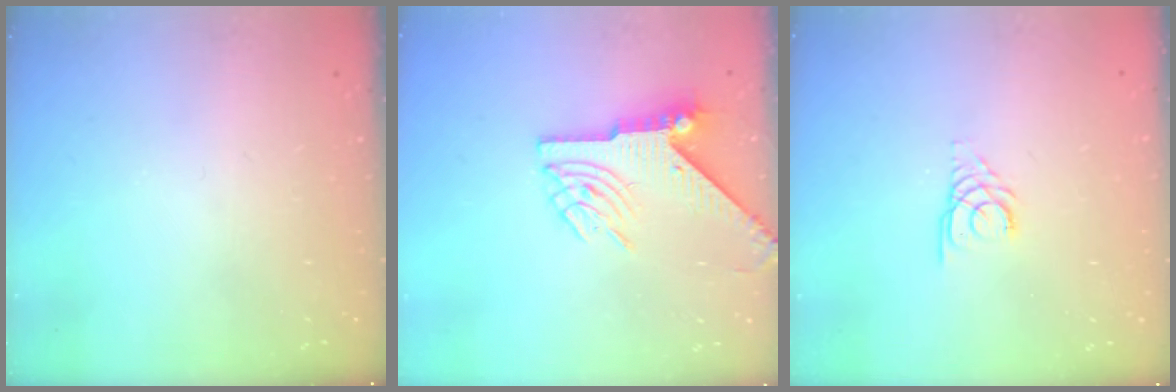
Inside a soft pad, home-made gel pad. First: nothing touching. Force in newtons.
{"total": 8.2, "press": 8.2, "slide": 0.9}
{"total": 2.7, "press": 2.7, "slide": 0.3}